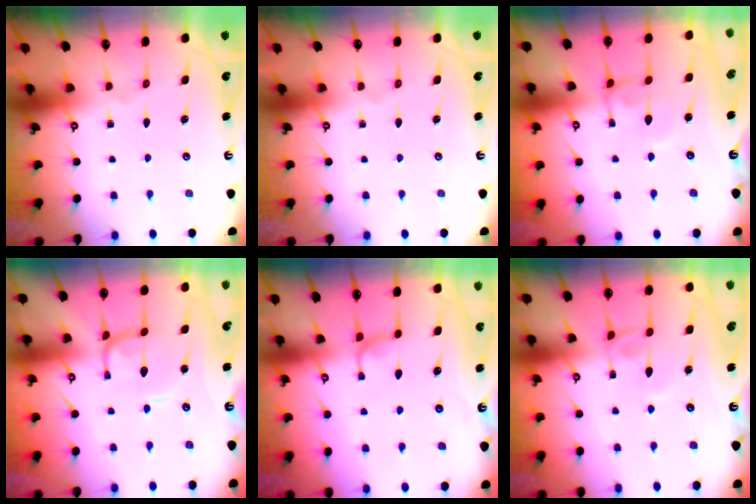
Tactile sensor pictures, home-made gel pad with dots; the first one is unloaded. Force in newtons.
{"total": 0.0}
{"total": 1.9, "press": 1.9, "slide": 0.3}
{"total": 0.0}
{"total": 0.9, "press": 0.0, "slide": 0.9}
{"total": 3.6, "press": 3.6, "slide": 0.0}